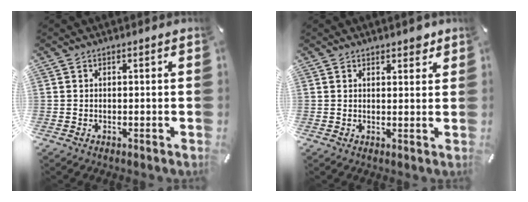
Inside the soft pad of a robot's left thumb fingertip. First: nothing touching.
{"total": 2.7, "force": [2.2, 1.3, 1.0], "torque": [-0.008, -0.009, 0.037]}